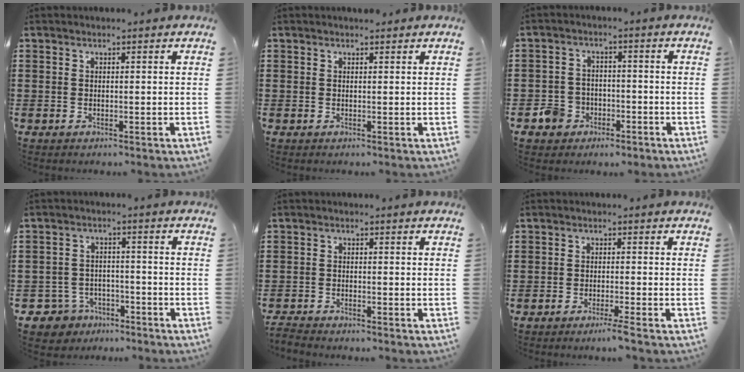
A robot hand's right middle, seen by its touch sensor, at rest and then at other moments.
{"total": 0.0}
{"total": 4.4, "force": [-2.5, 3.5, 1.1], "torque": [-0.032, 0.005, -0.050]}
{"total": 4.0, "force": [-3.5, 2.1, 0.3], "torque": [-0.037, -0.001, -0.078]}
{"total": 1.7, "force": [-1.7, -0.1, 0.1], "torque": [-0.004, 0.000, -0.035]}
{"total": 2.1, "force": [-1.6, -0.2, 1.4], "torque": [-0.021, -0.001, -0.029]}